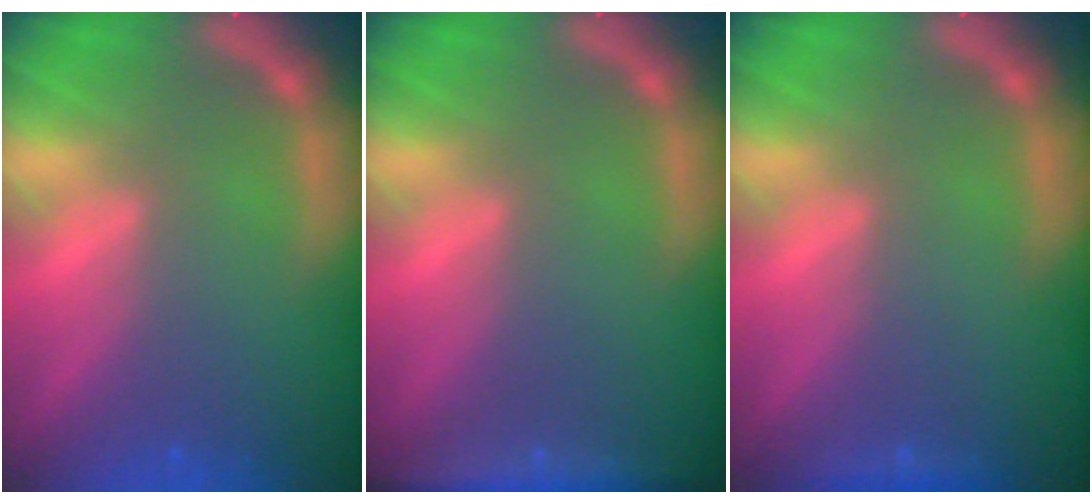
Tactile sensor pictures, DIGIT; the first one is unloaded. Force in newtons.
{"total": 4.0}
{"total": 0.9}